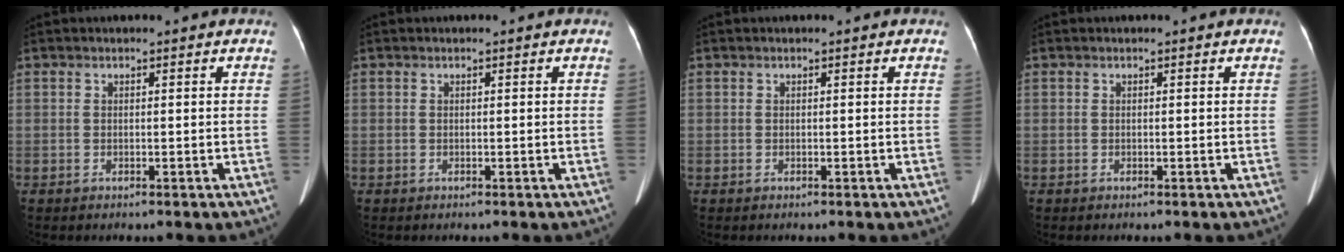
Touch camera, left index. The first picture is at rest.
{"total": 0.0}
{"total": 0.0}
{"total": 0.0}